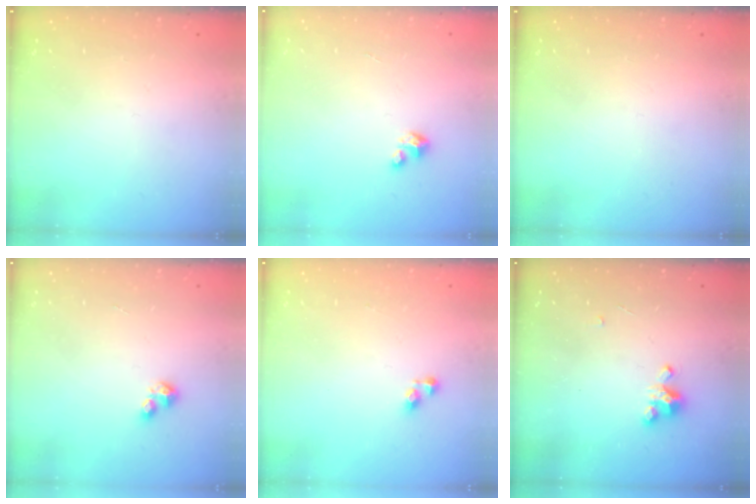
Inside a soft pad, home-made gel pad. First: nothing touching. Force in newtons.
{"total": 1.7, "press": 1.6, "slide": 0.1}
{"total": 0.0}
{"total": 2.3, "press": 2.3, "slide": 0.2}
{"total": 3.8, "press": 3.7, "slide": 0.4}
{"total": 2.6, "press": 2.6, "slide": 0.3}